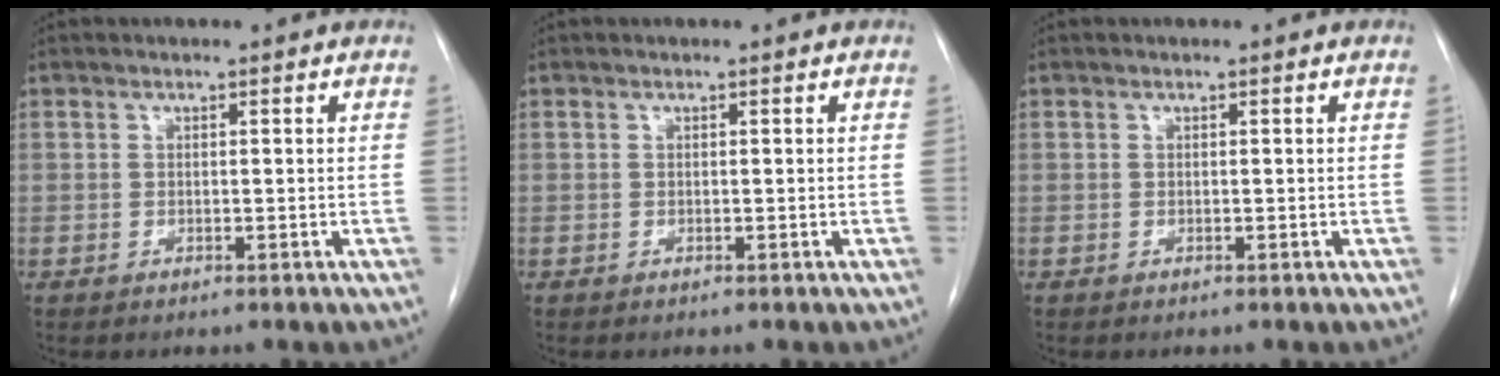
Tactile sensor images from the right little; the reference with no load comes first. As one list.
[{"total": 0.0}, {"total": 0.0}]